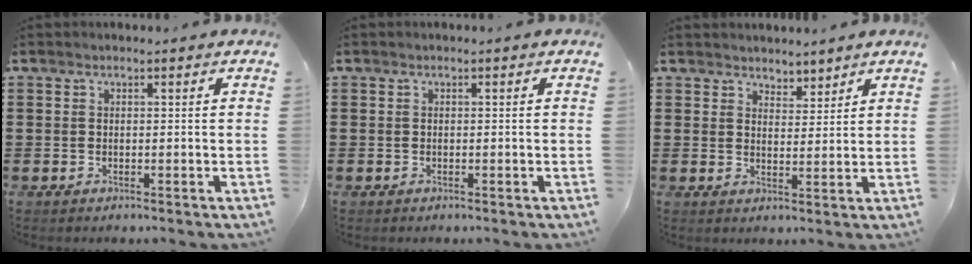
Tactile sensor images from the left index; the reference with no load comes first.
{"total": 0.0}
{"total": 3.2, "force": [3.0, 1.0, -0.5], "torque": [-0.003, -0.006, 0.057]}